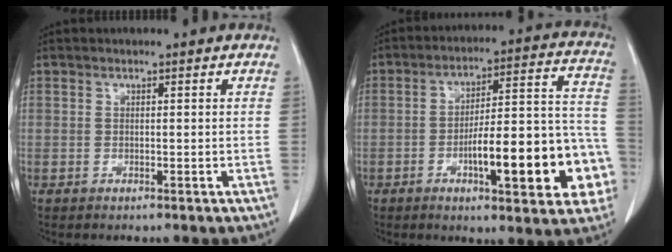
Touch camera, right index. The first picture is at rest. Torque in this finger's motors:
{"motor_torque": [1.25, -0.88, 0.58, 0.21]}